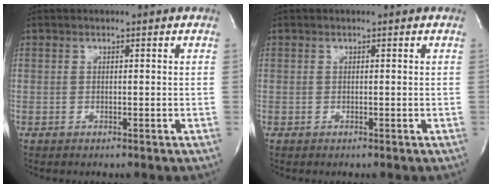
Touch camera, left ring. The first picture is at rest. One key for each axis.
{"total": 0.0}